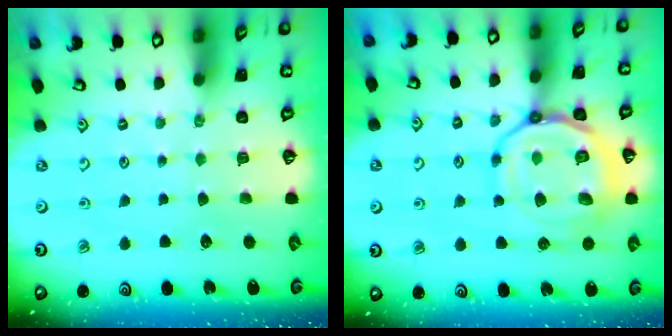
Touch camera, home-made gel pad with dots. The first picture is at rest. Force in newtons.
{"total": 17.9, "press": 17.8, "slide": 1.8}